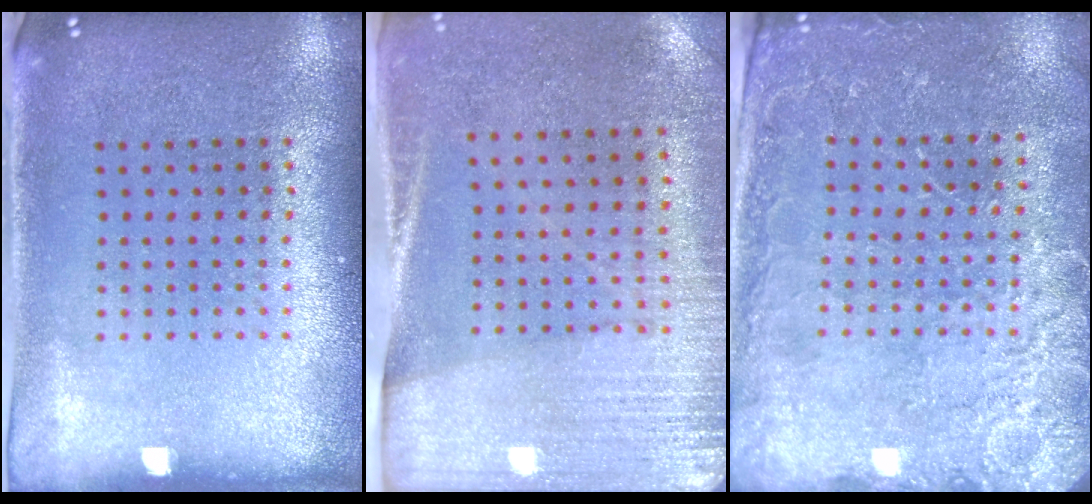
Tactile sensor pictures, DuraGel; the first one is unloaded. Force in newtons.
{"total": 2.7, "press": 2.4, "slide": 1.2}
{"total": 2.8, "press": 2.8, "slide": 0.2}